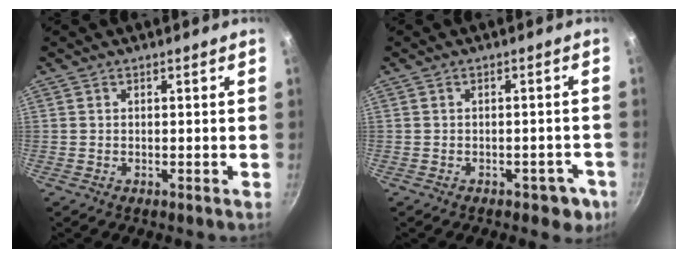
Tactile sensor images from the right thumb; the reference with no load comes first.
{"total": 4.5, "force": [-2.1, 2.9, 2.7], "torque": [-0.002, 0.025, -0.008]}